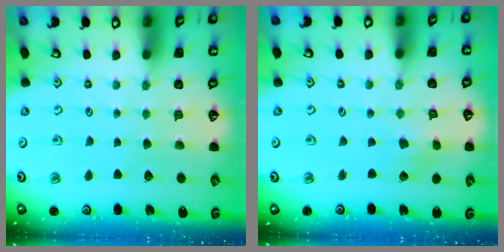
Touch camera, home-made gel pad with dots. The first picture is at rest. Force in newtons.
{"total": 2.3, "press": 2.3, "slide": 0.3}